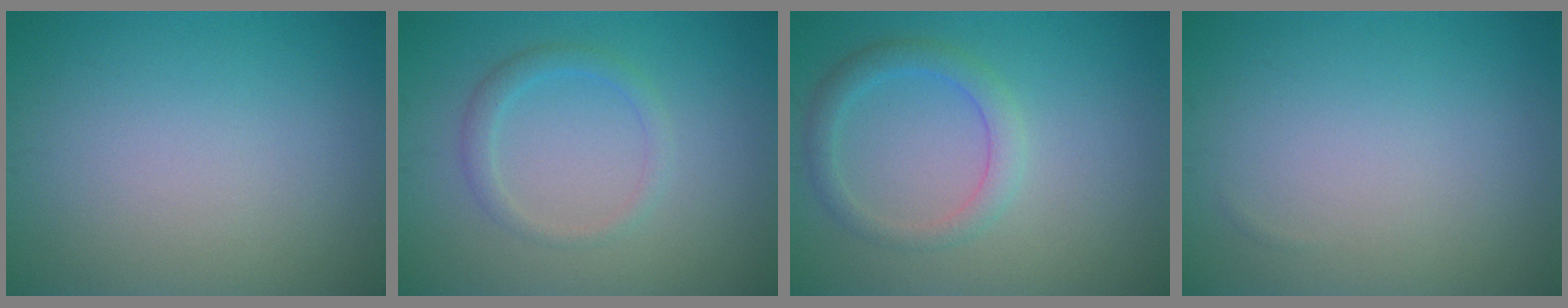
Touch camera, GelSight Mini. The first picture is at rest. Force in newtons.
{"total": 1.9, "press": 1.9, "slide": 0.1}
{"total": 2.7, "press": 2.6, "slide": 0.2}
{"total": 0.0}